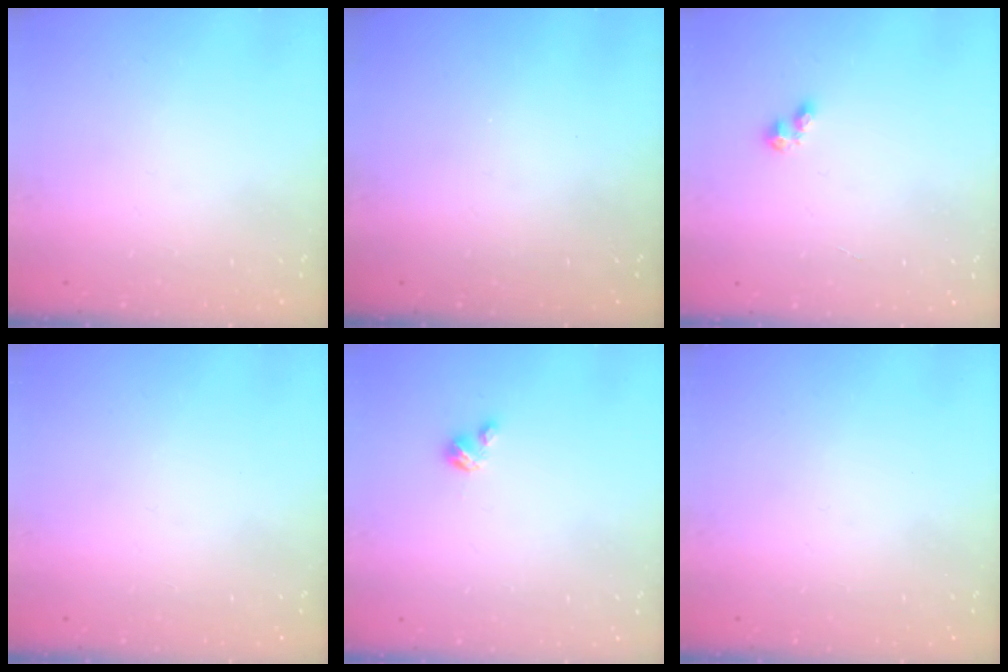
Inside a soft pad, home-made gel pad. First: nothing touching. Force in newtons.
{"total": 0.0}
{"total": 3.0, "press": 3.0, "slide": 0.4}
{"total": 0.0}
{"total": 2.9, "press": 2.9, "slide": 0.3}
{"total": 0.0}